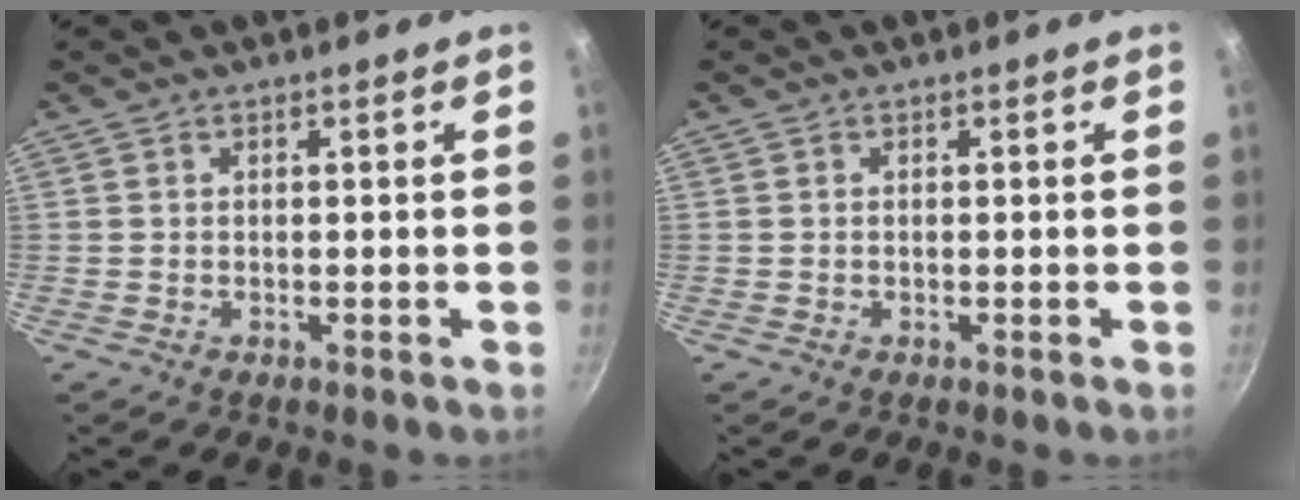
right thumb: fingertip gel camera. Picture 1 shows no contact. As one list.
[{"total": 0.0}]